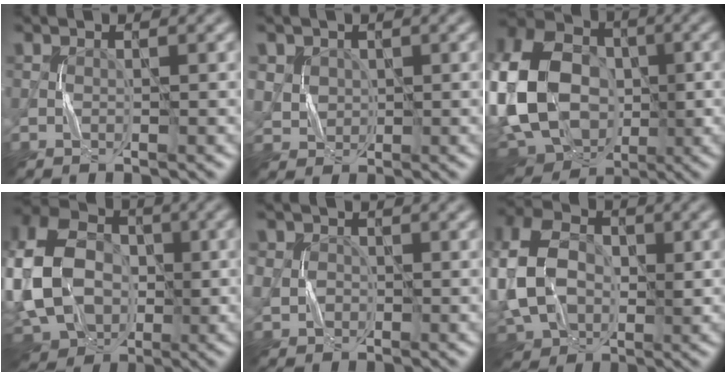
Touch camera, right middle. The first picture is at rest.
{"total": 2.8, "force": [1.2, 2.4, 0.5], "torque": [-0.022, 0.005, 0.031]}
{"total": 18.9, "force": [-2.2, 14.5, 11.9], "torque": [-0.253, 0.025, -0.072]}
{"total": 14.1, "force": [-1.0, 10.6, 9.4], "torque": [-0.203, 0.005, -0.023]}
{"total": 2.5, "force": [0.0, 2.4, 0.8], "torque": [-0.008, 0.008, -0.007]}
{"total": 10.3, "force": [0.2, 7.6, 7.0], "torque": [-0.155, 0.013, -0.008]}